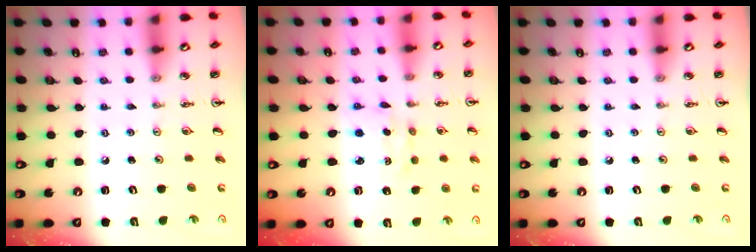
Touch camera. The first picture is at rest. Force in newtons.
{"total": 2.5, "press": 2.5, "slide": 0.3}
{"total": 0.0}